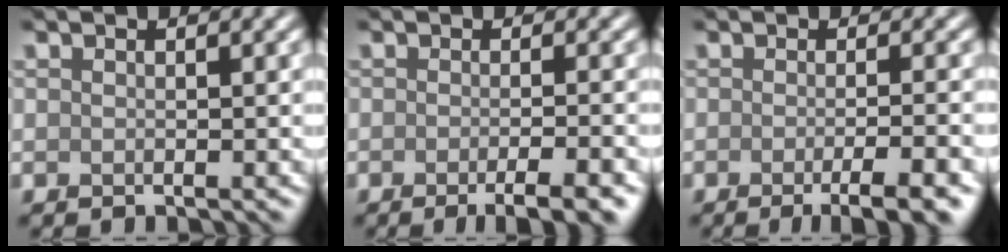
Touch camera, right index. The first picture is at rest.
{"total": 4.6, "force": [-2.3, 1.1, 3.8], "torque": [-0.039, -0.001, -0.031]}
{"total": 5.1, "force": [-2.4, 1.2, 4.3], "torque": [-0.049, -0.005, -0.031]}